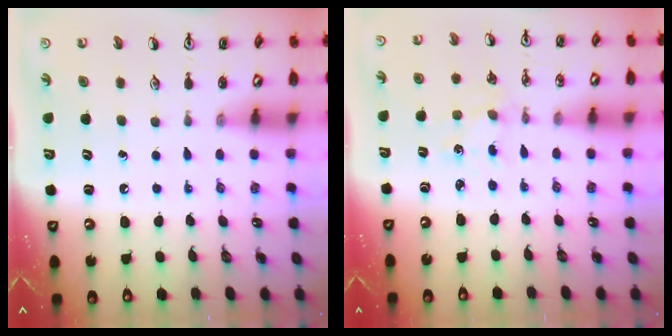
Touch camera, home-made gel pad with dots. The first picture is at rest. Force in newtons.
{"total": 0.5, "press": 0.5, "slide": 0.1}